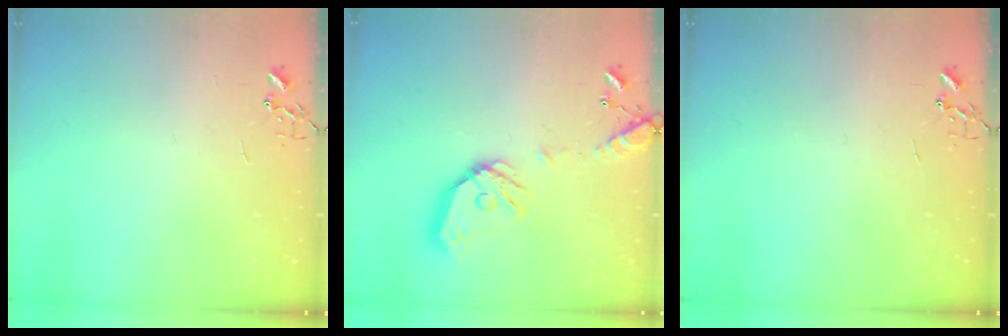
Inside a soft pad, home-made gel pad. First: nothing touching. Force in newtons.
{"total": 15.7, "press": 15.4, "slide": 2.5}
{"total": 0.0}